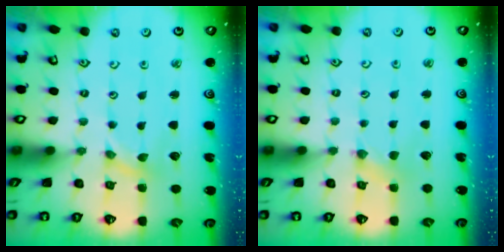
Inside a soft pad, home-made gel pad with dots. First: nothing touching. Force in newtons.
{"total": 2.0, "press": 2.0, "slide": 0.4}